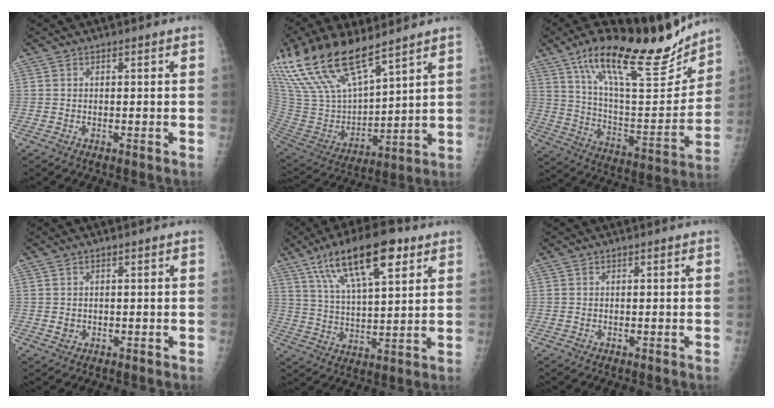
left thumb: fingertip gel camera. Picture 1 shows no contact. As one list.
[{"total": 24.0, "force": [17.2, 8.5, 14.4], "torque": [-0.292, -0.044, 0.335]}, {"total": 24.7, "force": [18.2, 7.0, 15.1], "torque": [-0.197, -0.083, 0.302]}, {"total": 1.1, "force": [0.1, 1.0, 0.4], "torque": [-0.005, 0.000, 0.006]}, {"total": 17.2, "force": [9.3, 5.9, 13.2], "torque": [-0.200, -0.019, 0.163]}, {"total": 0.0}]